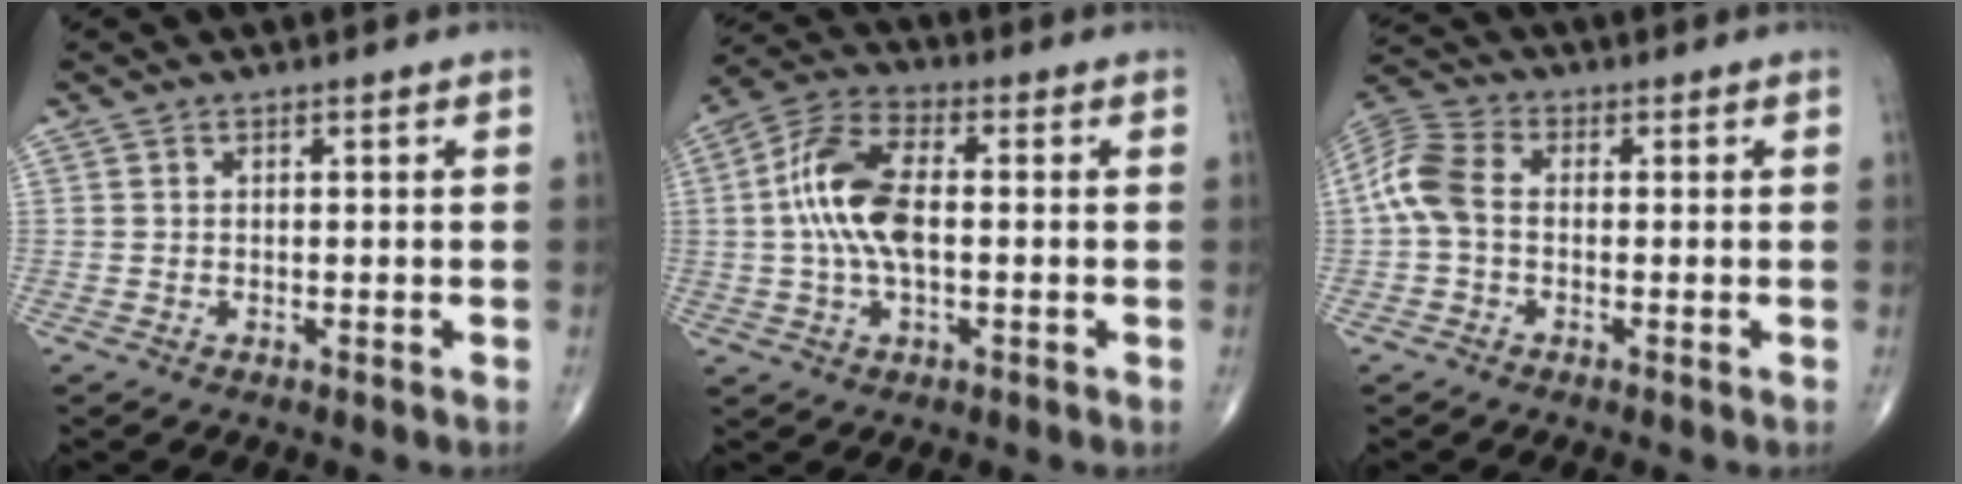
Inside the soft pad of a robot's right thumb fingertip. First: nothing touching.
{"total": 12.2, "force": [0.2, 5.9, 10.7], "torque": [-0.224, 0.026, -0.003]}
{"total": 7.8, "force": [-0.4, 5.1, 5.9], "torque": [-0.127, 0.021, -0.020]}